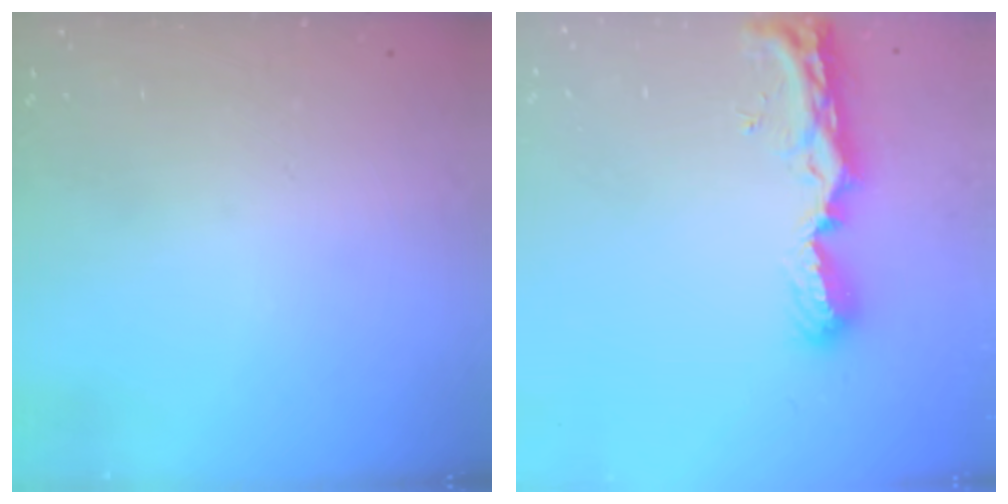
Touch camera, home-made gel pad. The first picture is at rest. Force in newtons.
{"total": 9.4, "press": 9.3, "slide": 1.2}